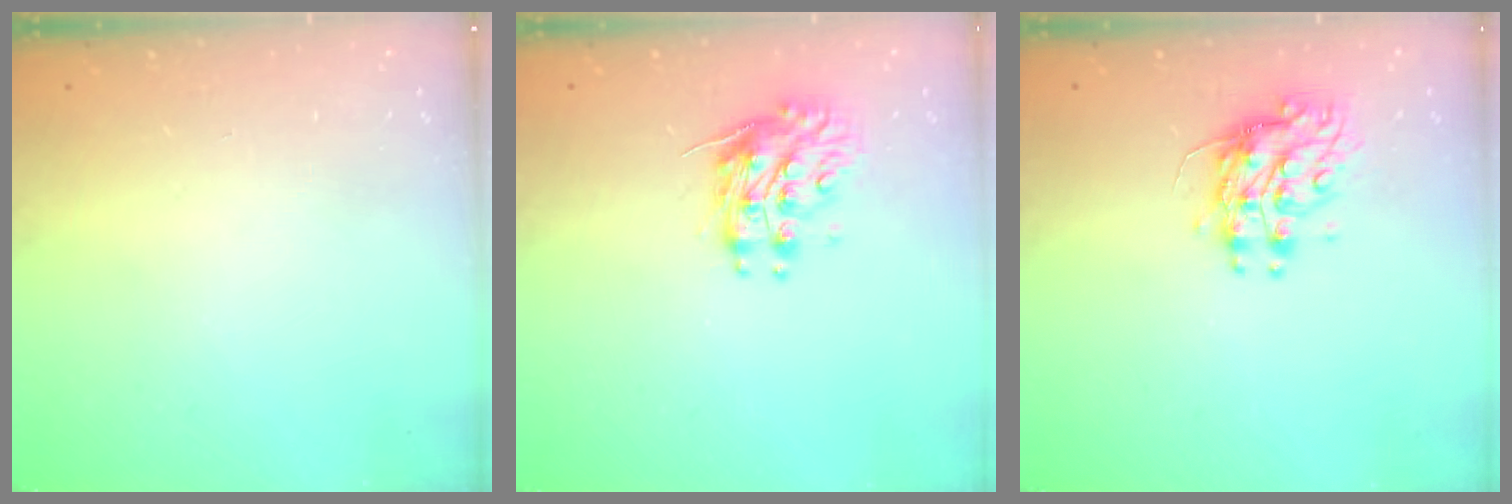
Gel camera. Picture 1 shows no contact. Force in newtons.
{"total": 9.2, "press": 9.2, "slide": 0.2}
{"total": 9.2, "press": 9.2, "slide": 0.1}